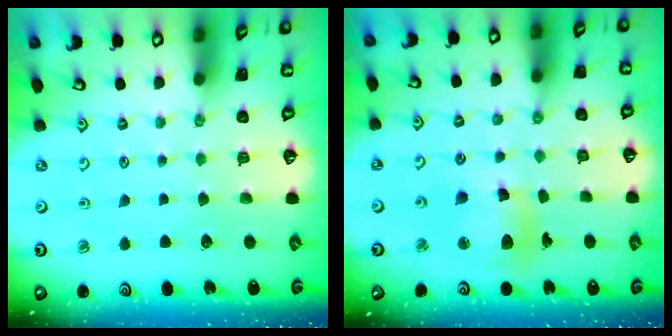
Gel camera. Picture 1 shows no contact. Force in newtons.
{"total": 11.6, "press": 11.5, "slide": 1.5}